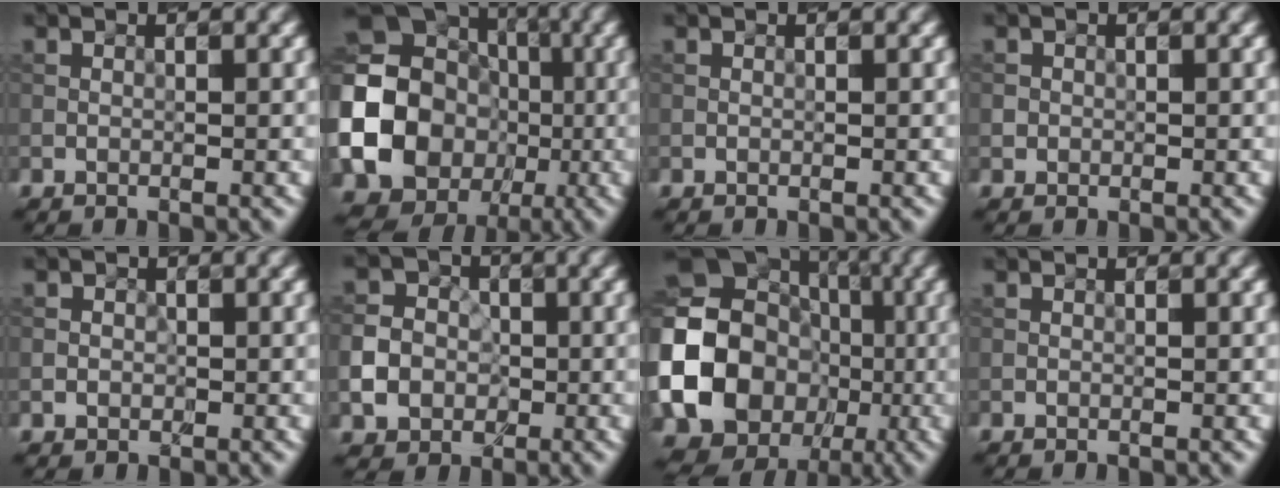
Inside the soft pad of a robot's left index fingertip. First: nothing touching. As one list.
[{"total": 25.5, "force": [-4.4, 23.6, 8.7], "torque": [-0.182, -0.028, -0.108]}, {"total": 0.0}, {"total": 0.6, "force": [0.0, 0.5, -0.1], "torque": [0.005, -0.002, 0.000]}, {"total": 1.0, "force": [-0.1, 1.0, 0.3], "torque": [0.009, 0.001, -0.003]}, {"total": 4.2, "force": [-1.0, 3.7, 1.7], "torque": [-0.023, 0.005, -0.024]}, {"total": 23.4, "force": [-3.4, 21.1, 9.5], "torque": [-0.190, -0.025, -0.098]}, {"total": 0.0}]